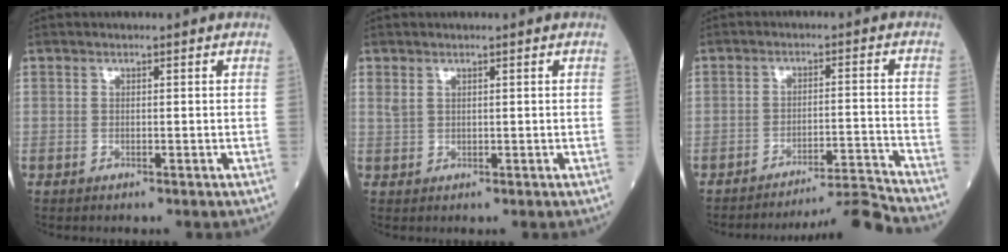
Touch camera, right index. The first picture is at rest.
{"total": 1.0, "force": [0.7, 0.5, 0.5], "torque": [-0.015, 0.009, 0.020]}
{"total": 9.3, "force": [-8.5, -3.6, -0.5], "torque": [0.011, 0.011, -0.134]}